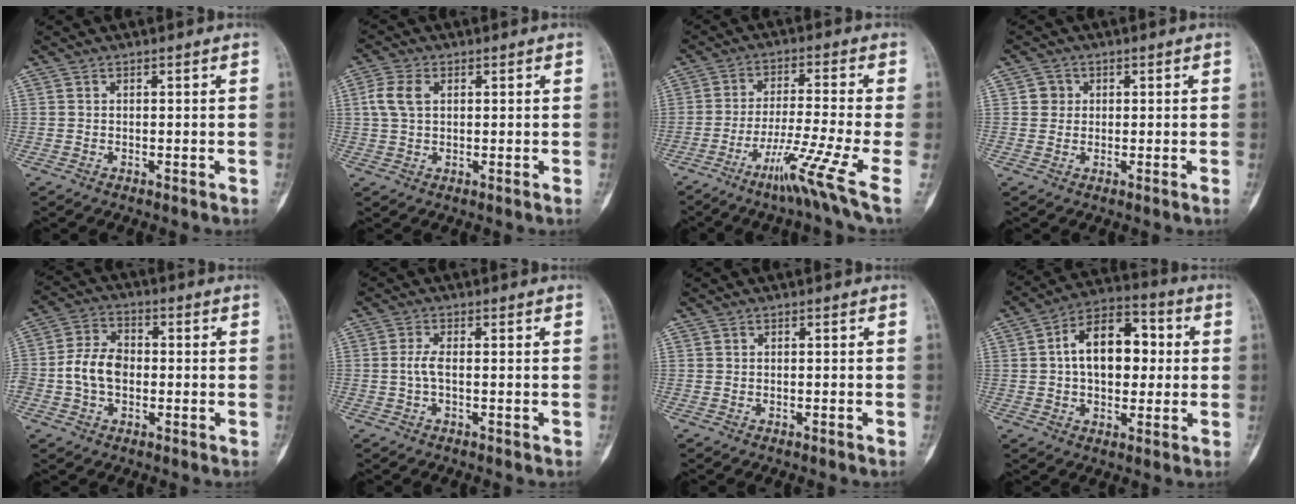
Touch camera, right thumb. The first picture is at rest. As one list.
[{"total": 4.9, "force": [1.2, 2.9, 3.7], "torque": [-0.091, 0.011, 0.020]}, {"total": 13.4, "force": [-5.6, -0.2, 12.1], "torque": [-0.227, 0.006, -0.097]}, {"total": 2.0, "force": [0.5, 1.9, 0.5], "torque": [0.004, 0.002, 0.002]}, {"total": 8.3, "force": [-1.1, 5.9, 5.7], "torque": [-0.098, 0.023, -0.027]}, {"total": 2.3, "force": [-0.3, 0.7, 2.2], "torque": [-0.053, 0.000, -0.008]}, {"total": 0.0}, {"total": 14.2, "force": [1.4, 8.9, 11.0], "torque": [-0.136, 0.026, 0.012]}]